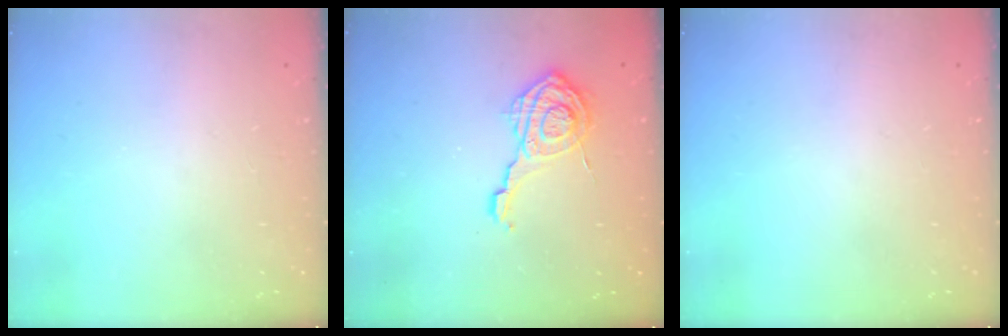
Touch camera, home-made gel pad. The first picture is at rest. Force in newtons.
{"total": 12.0, "press": 12.0, "slide": 0.4}
{"total": 0.0}